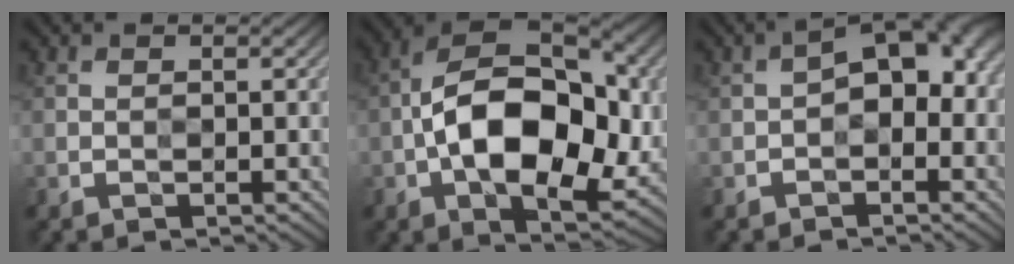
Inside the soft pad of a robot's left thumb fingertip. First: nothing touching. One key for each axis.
{"total": 14.7, "fx": -1.3, "fy": 8.6, "fz": 11.9, "tx": -0.197, "ty": 0.005, "tz": -0.033}
{"total": 6.6, "fx": -0.5, "fy": 3.7, "fz": 5.4, "tx": -0.067, "ty": 0.013, "tz": -0.019}